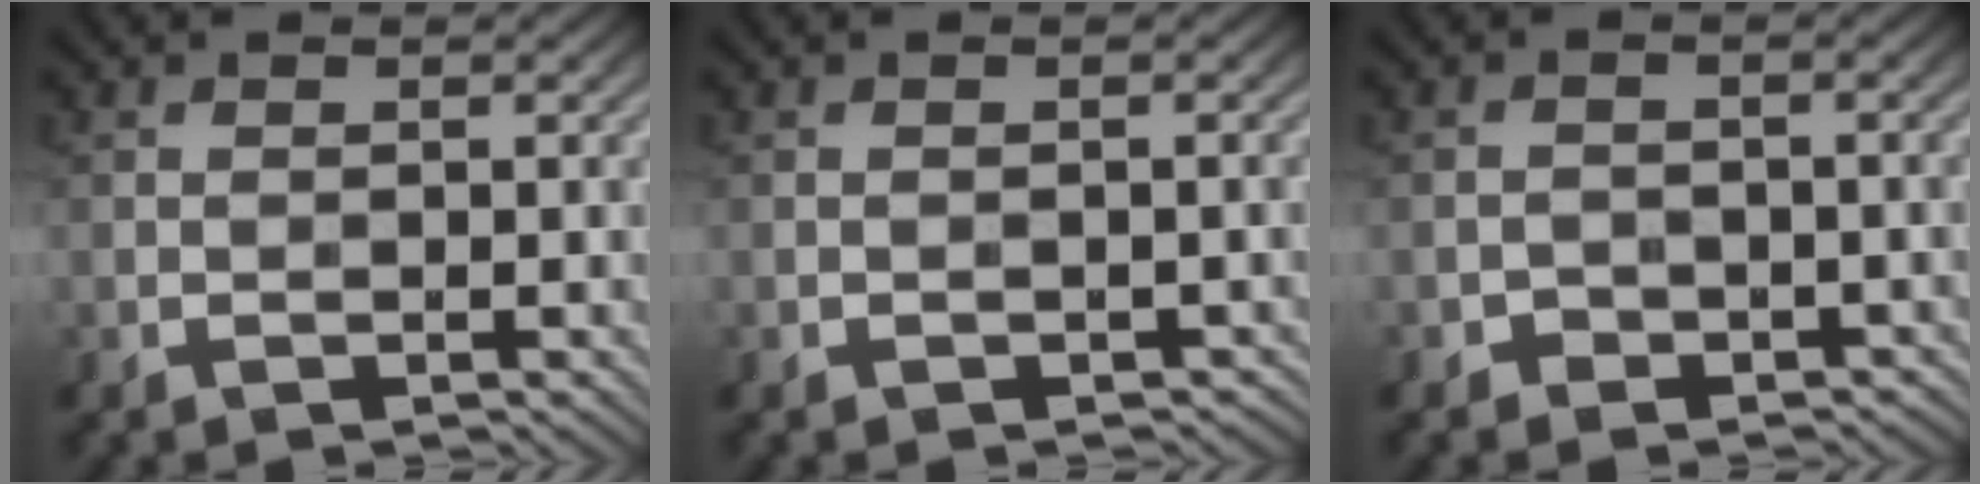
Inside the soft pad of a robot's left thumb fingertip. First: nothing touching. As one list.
[{"total": 1.5, "force": [-0.9, 0.9, 0.7], "torque": [-0.013, -0.007, -0.009]}, {"total": 2.8, "force": [-1.9, 1.9, 0.7], "torque": [-0.006, 0.007, -0.029]}]